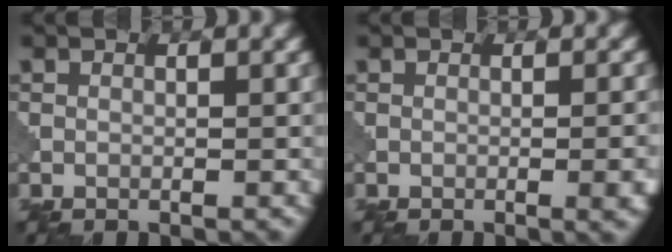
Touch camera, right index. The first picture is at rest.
{"total": 3.3, "force": [-0.6, 1.2, 3.0], "torque": [-0.023, 0.003, -0.007]}